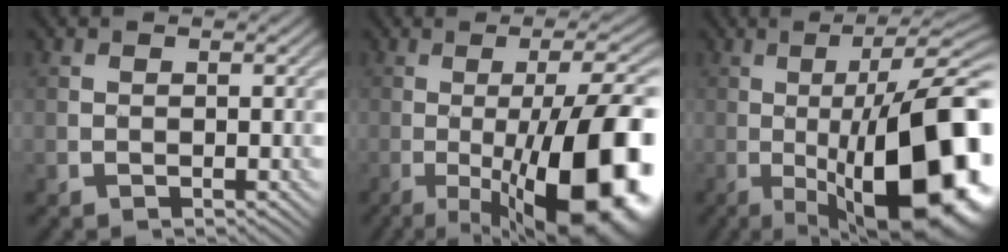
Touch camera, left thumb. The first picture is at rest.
{"total": 19.2, "force": [-5.1, 5.6, 17.7], "torque": [-0.207, 0.005, -0.071]}
{"total": 20.4, "force": [-3.8, 6.5, 19.0], "torque": [-0.245, 0.004, -0.059]}